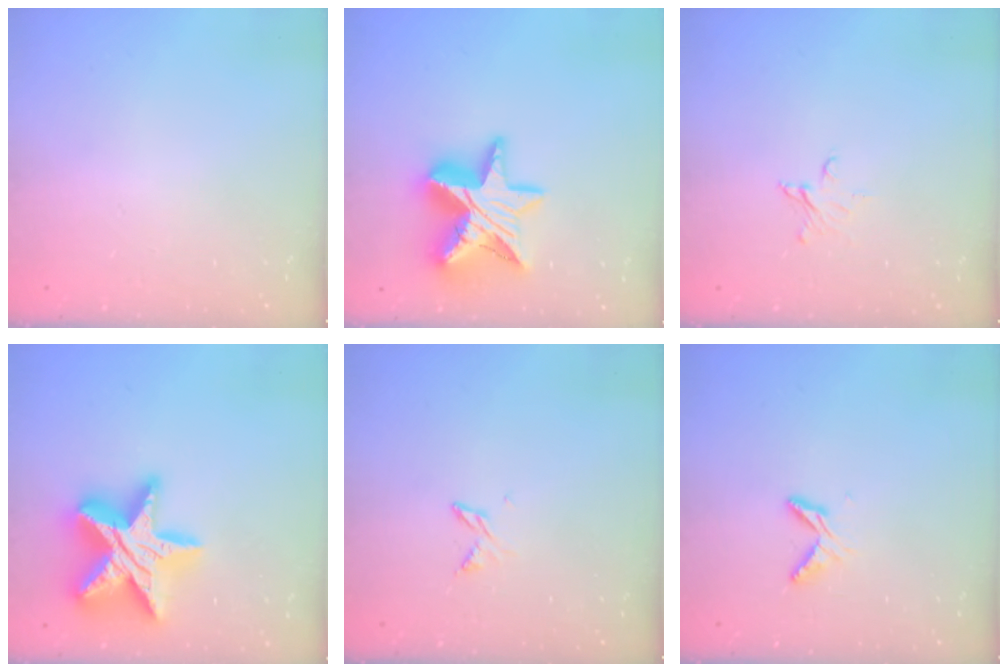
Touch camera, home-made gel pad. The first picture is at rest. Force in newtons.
{"total": 17.2, "press": 17.1, "slide": 1.2}
{"total": 2.9, "press": 2.9, "slide": 0.3}
{"total": 24.6, "press": 24.5, "slide": 2.2}
{"total": 2.9, "press": 2.8, "slide": 0.5}
{"total": 6.1, "press": 6.1, "slide": 0.6}